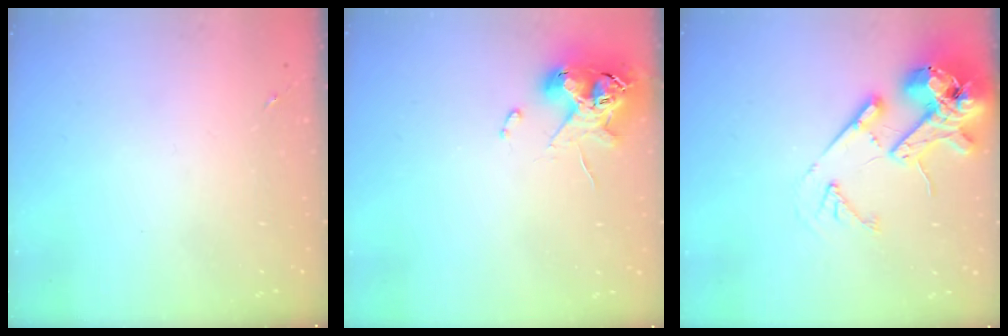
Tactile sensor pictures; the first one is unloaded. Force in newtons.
{"total": 10.9, "press": 10.8, "slide": 1.6}
{"total": 17.1, "press": 16.8, "slide": 2.7}